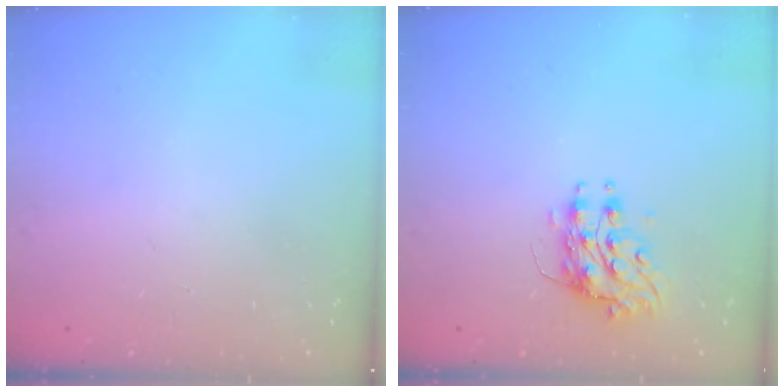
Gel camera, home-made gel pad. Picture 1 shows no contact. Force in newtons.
{"total": 8.1, "press": 8.1, "slide": 0.2}